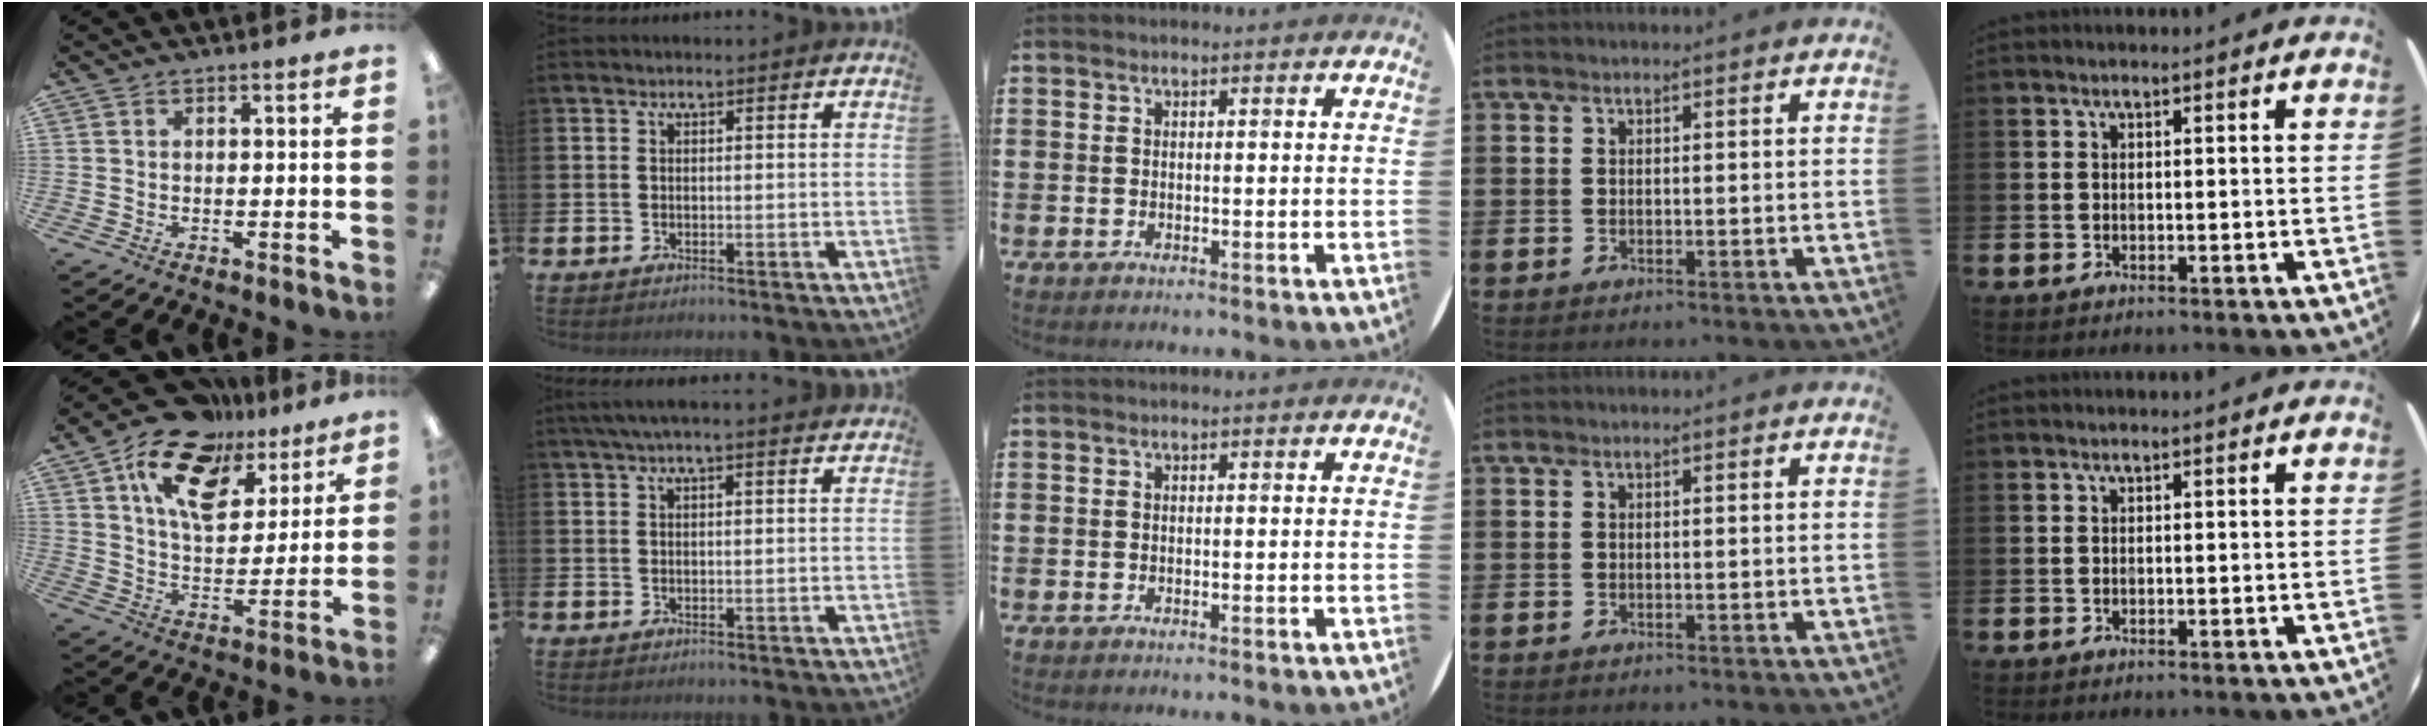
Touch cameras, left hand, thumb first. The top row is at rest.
{"thumb": {"total": 17.4, "force": [10.9, 9.6, 9.5], "torque": [-0.171, -0.047, 0.197]}, "index": {"total": 2.6, "force": [2.1, 0.2, 1.6], "torque": [-0.036, 0.002, 0.038]}}